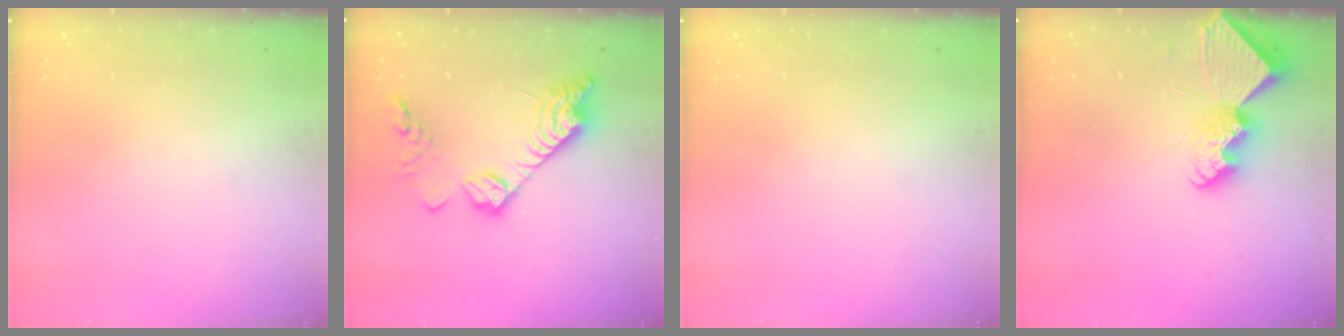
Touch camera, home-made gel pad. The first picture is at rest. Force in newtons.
{"total": 15.1, "press": 15.0, "slide": 1.0}
{"total": 0.0}
{"total": 8.5, "press": 8.4, "slide": 0.8}